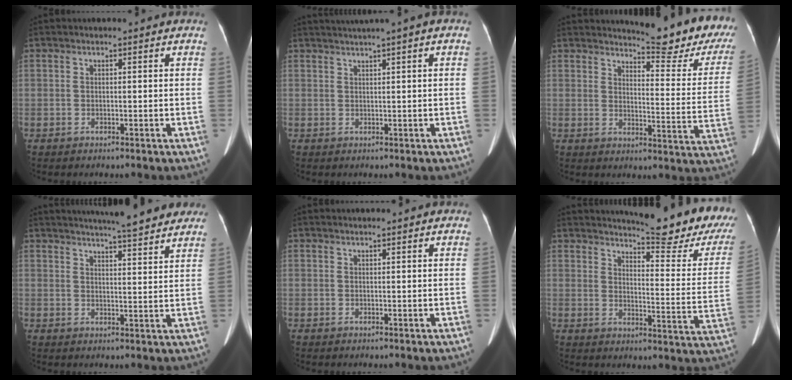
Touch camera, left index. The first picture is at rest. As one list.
[{"total": 3.1, "force": [2.0, -0.3, 2.3], "torque": [-0.045, 0.022, 0.040]}, {"total": 15.9, "force": [14.6, 1.2, 6.1], "torque": [-0.074, -0.089, 0.160]}, {"total": 14.3, "force": [12.9, 1.6, 6.1], "torque": [-0.083, 0.010, 0.160]}, {"total": 2.5, "force": [2.3, 0.1, 0.9], "torque": [-0.012, 0.025, 0.031]}, {"total": 18.3, "force": [16.3, 0.6, 8.4], "torque": [-0.116, -0.091, 0.192]}]